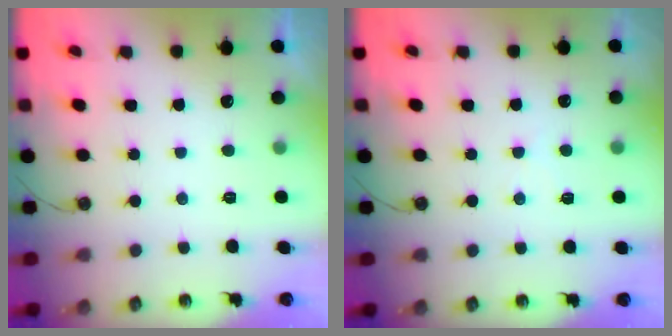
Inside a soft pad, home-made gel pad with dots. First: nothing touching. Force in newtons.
{"total": 4.6, "press": 4.6, "slide": 0.6}